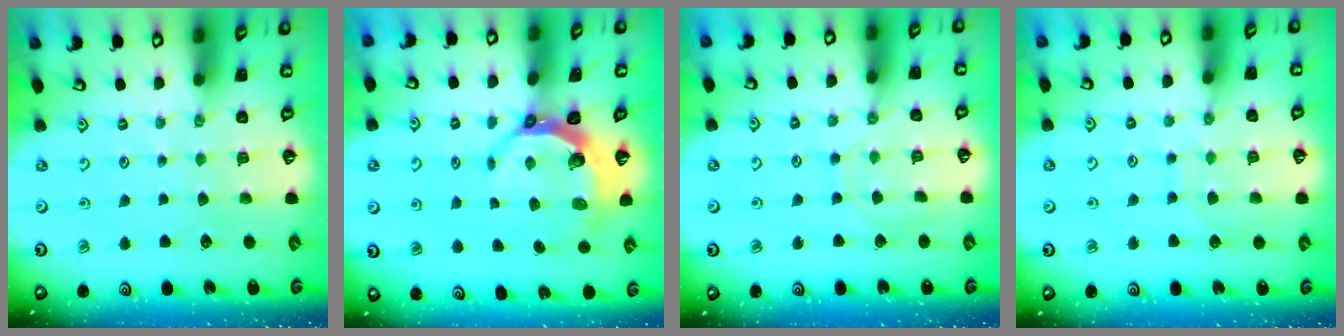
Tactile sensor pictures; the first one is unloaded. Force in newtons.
{"total": 6.7, "press": 5.3, "slide": 4.2}
{"total": 6.9, "press": 6.9, "slide": 0.7}
{"total": 6.7, "press": 6.7, "slide": 0.6}